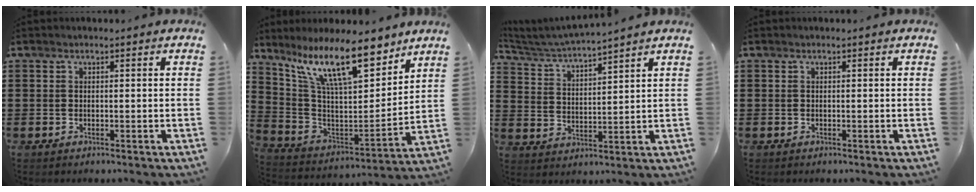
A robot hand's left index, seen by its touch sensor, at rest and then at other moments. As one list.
[{"total": 14.6, "force": [10.4, 3.7, 9.7], "torque": [-0.207, -0.043, 0.182]}, {"total": 3.8, "force": [3.7, -0.6, 0.8], "torque": [-0.035, -0.028, 0.059]}, {"total": 0.0}]